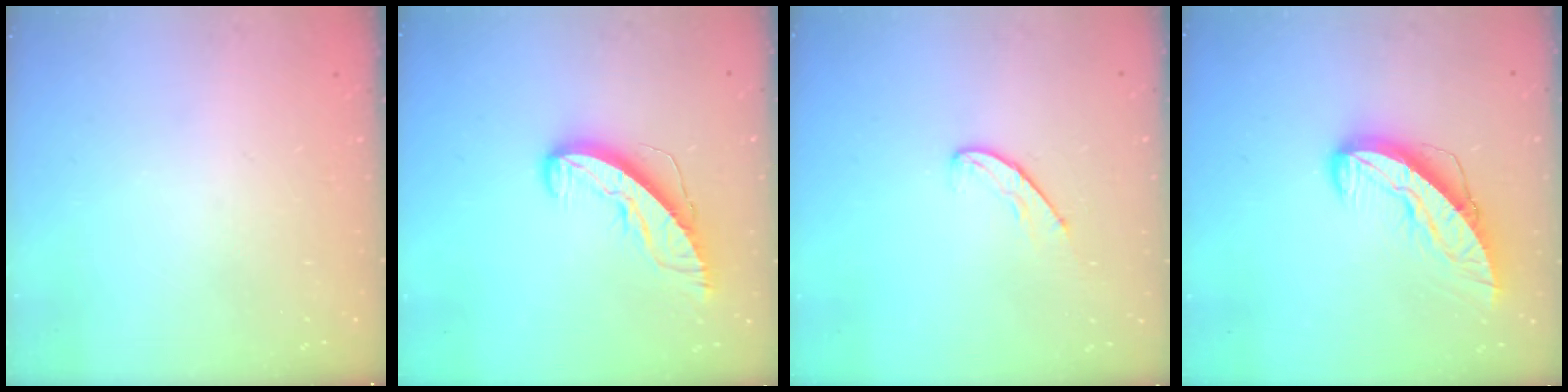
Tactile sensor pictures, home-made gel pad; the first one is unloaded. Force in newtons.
{"total": 9.4, "press": 9.4, "slide": 0.4}
{"total": 5.6, "press": 5.5, "slide": 0.5}
{"total": 9.1, "press": 9.1, "slide": 0.8}